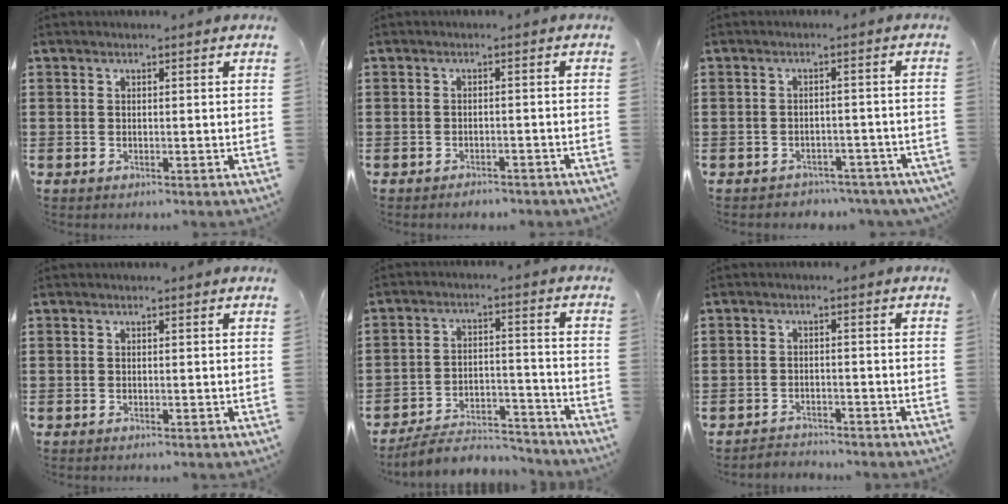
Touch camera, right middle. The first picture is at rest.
{"total": 1.7, "force": [-1.7, 0.4, 0.0], "torque": [-0.006, 0.003, -0.037]}
{"total": 2.3, "force": [-2.2, 0.7, -0.2], "torque": [-0.004, 0.004, -0.051]}
{"total": 0.0}
{"total": 6.5, "force": [-6.2, 1.4, 1.6], "torque": [-0.026, 0.017, -0.120]}
{"total": 2.7, "force": [-2.6, 0.5, -0.4], "torque": [-0.001, 0.002, -0.060]}